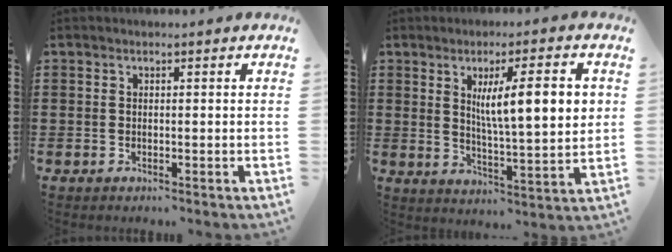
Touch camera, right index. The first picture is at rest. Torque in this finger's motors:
{"motor_torque": [1.62, 0.52, 0.39, 0.21]}